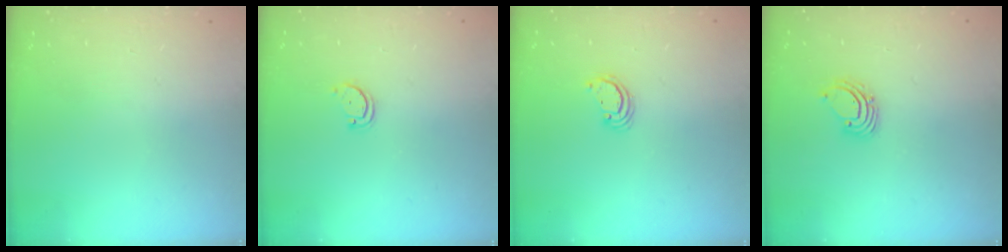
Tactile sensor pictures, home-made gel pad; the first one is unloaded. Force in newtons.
{"total": 2.8, "press": 2.8, "slide": 0.3}
{"total": 2.6, "press": 2.6, "slide": 0.2}
{"total": 2.6, "press": 2.6, "slide": 0.2}